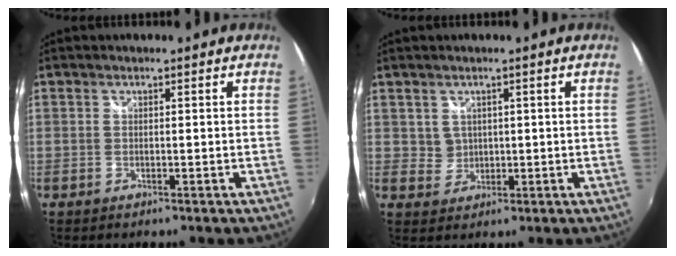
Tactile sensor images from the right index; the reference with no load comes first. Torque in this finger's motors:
{"motor_torque": [-0.08, 0.22, 0.02, 0.00]}